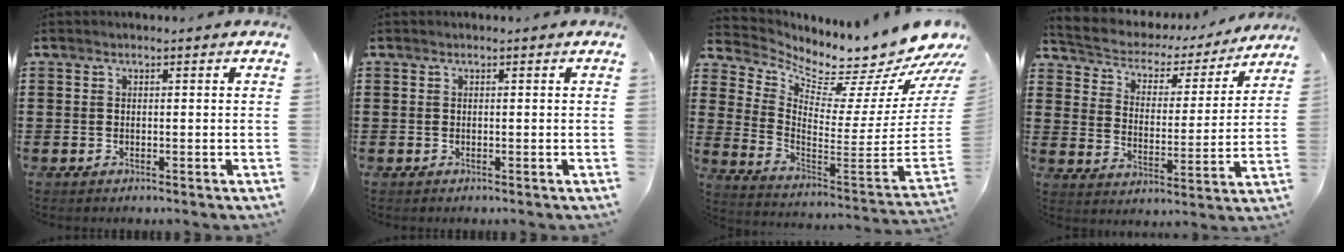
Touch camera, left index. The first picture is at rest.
{"total": 0.0}
{"total": 5.4, "force": [5.2, 0.7, 1.4], "torque": [-0.043, -0.089, 0.077]}
{"total": 3.2, "force": [2.8, 1.5, 0.4], "torque": [-0.030, -0.022, 0.037]}